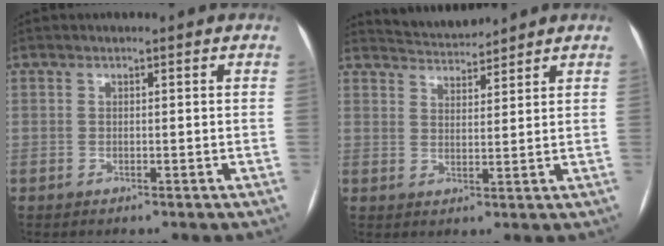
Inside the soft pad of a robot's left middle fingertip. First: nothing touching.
{"total": 4.8, "force": [4.8, 0.0, -0.2], "torque": [-0.007, 0.014, 0.085]}